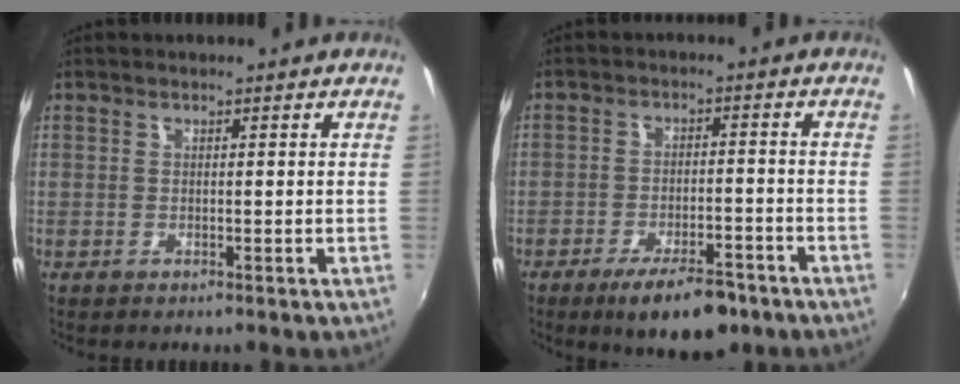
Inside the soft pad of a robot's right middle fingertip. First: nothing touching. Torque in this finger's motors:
{"motor_torque": [0.89, -1.25, 0.00, -0.01]}